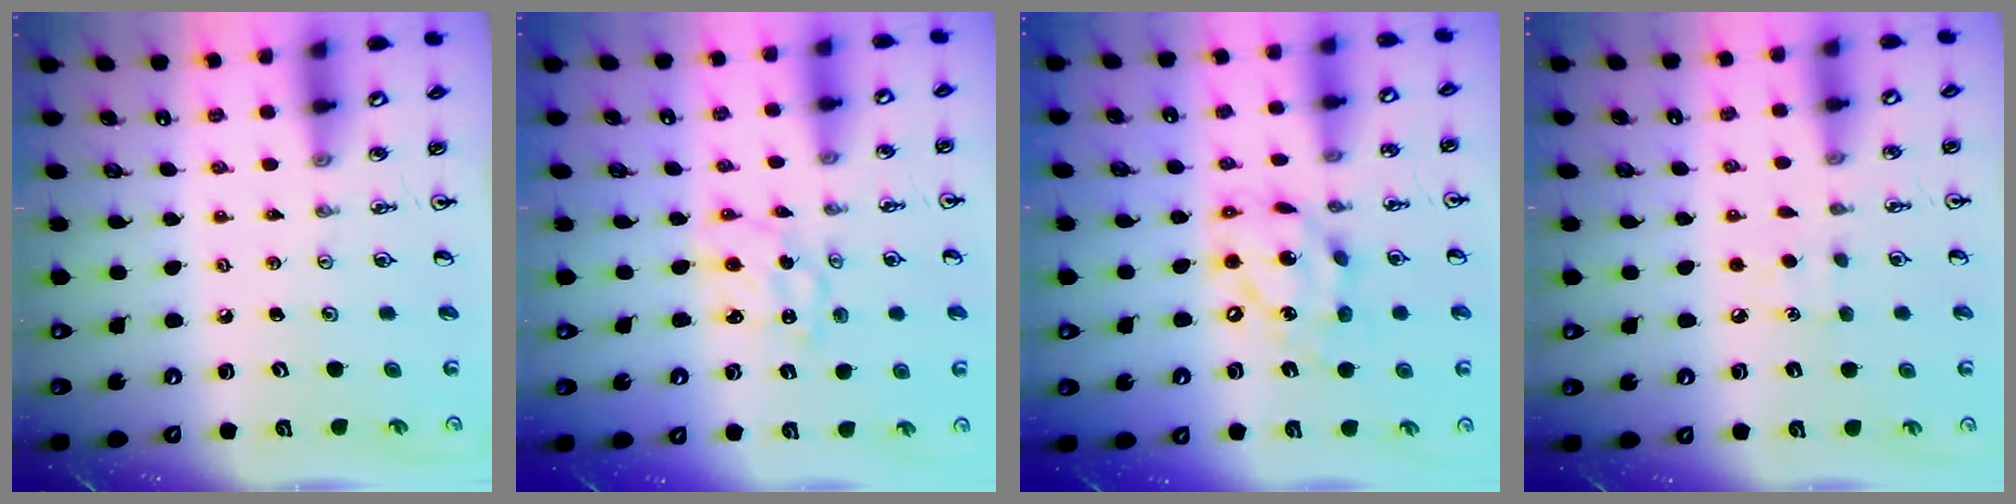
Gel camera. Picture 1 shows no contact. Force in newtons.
{"total": 1.4, "press": 1.4, "slide": 0.0}
{"total": 16.1, "press": 16.0, "slide": 1.9}
{"total": 4.8, "press": 4.7, "slide": 0.5}